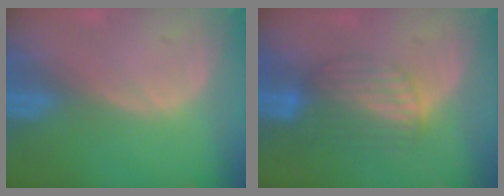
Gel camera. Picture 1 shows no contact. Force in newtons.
{"total": 6.9, "press": 5.8, "slide": 3.8}